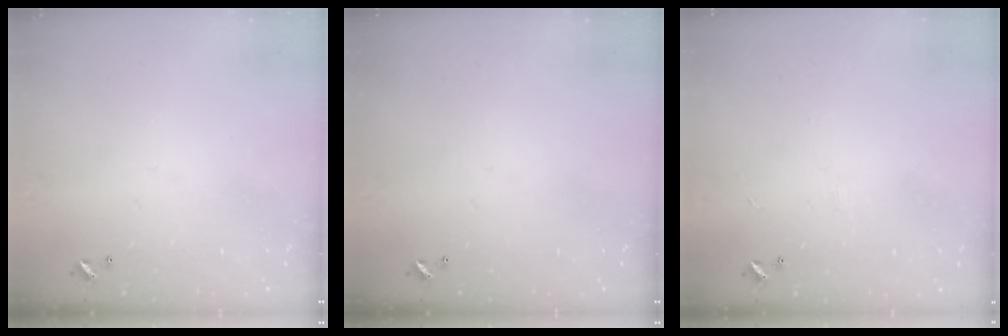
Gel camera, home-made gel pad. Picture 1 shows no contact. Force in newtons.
{"total": 0.0}
{"total": 0.7, "press": 0.3, "slide": 0.7}